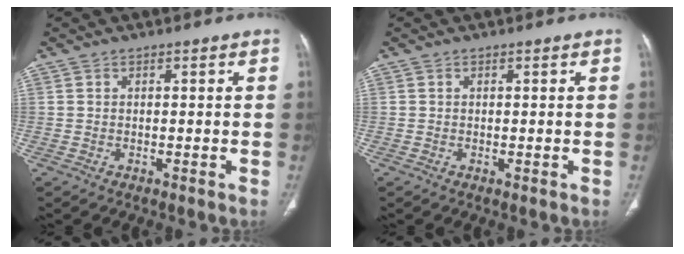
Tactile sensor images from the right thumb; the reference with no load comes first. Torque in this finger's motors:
{"motor_torque": [0.40, -0.13, -0.09, -0.25, -0.04]}